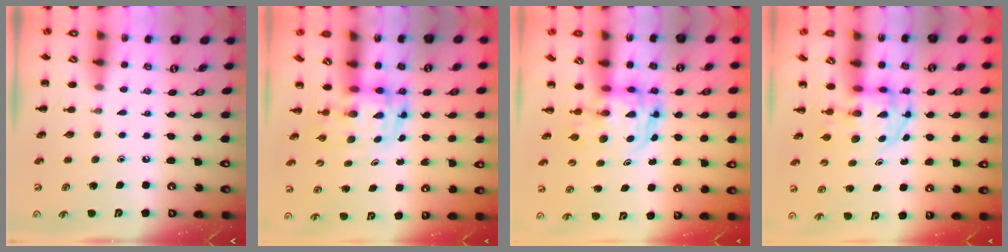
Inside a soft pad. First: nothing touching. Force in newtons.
{"total": 3.6, "press": 3.5, "slide": 0.7}
{"total": 3.9, "press": 3.7, "slide": 1.1}
{"total": 3.5, "press": 3.4, "slide": 0.5}